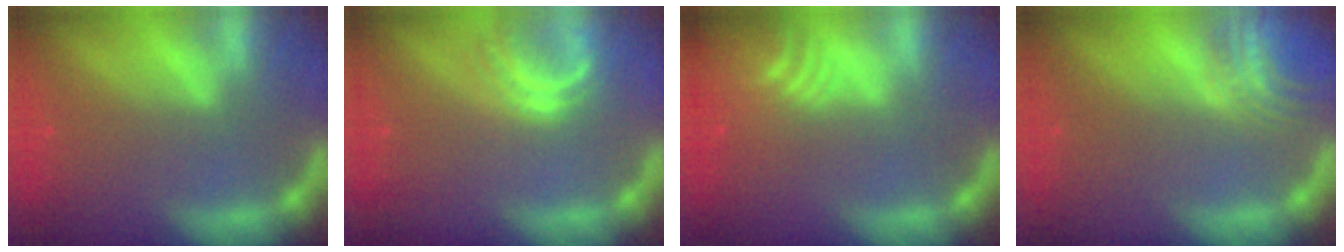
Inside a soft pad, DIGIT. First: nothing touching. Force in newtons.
{"total": 3.0}
{"total": 6.5}
{"total": 4.5}